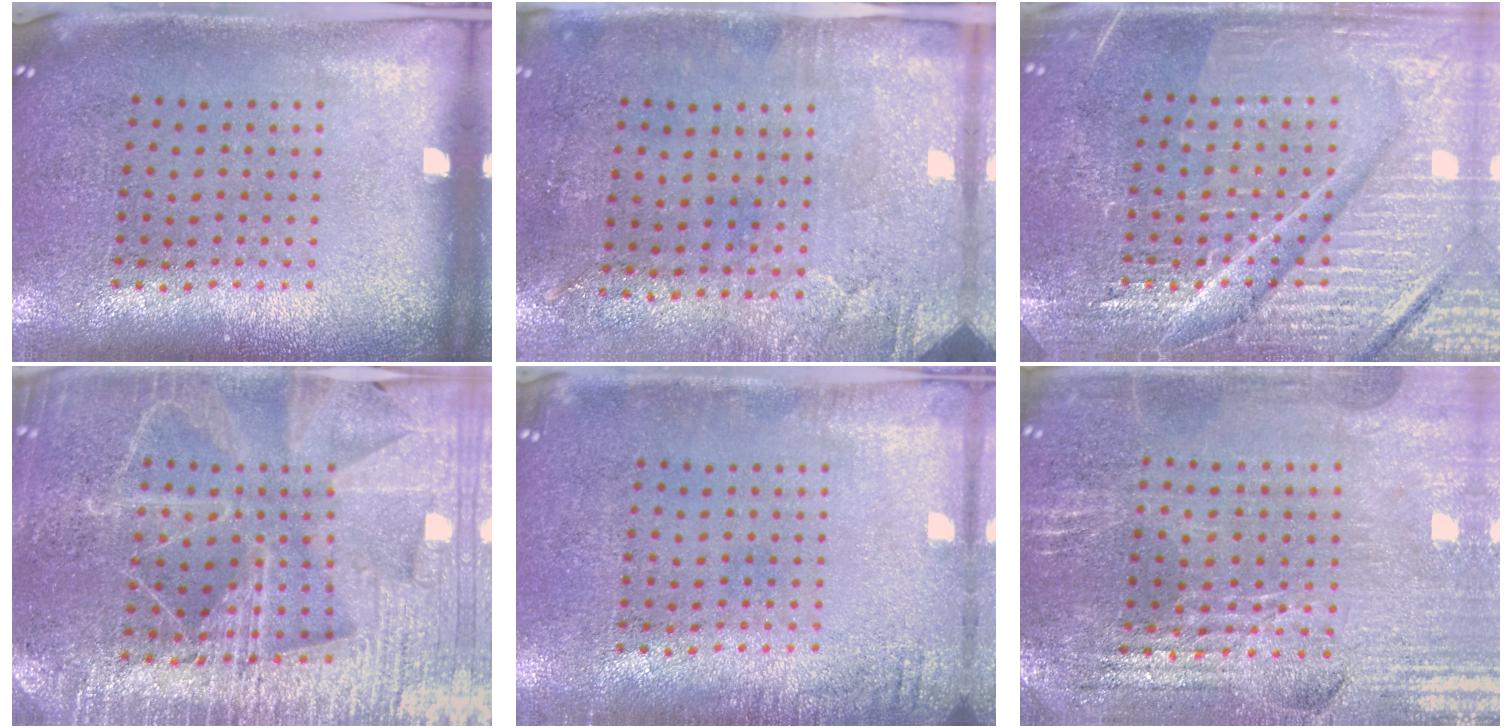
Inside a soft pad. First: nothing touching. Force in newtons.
{"total": 2.9, "press": 2.4, "slide": 1.7}
{"total": 7.5, "press": 7.4, "slide": 1.0}
{"total": 4.8, "press": 4.3, "slide": 2.1}
{"total": 1.4, "press": 1.4, "slide": 0.1}
{"total": 2.9, "press": 2.8, "slide": 0.5}